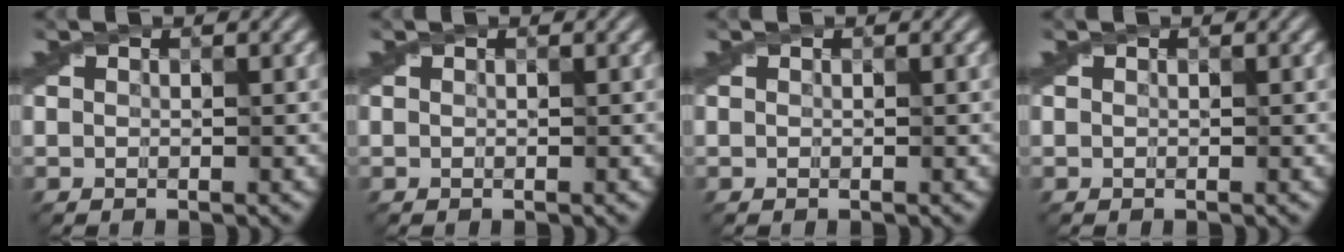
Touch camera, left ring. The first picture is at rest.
{"total": 0.0}
{"total": 0.0}
{"total": 0.0}